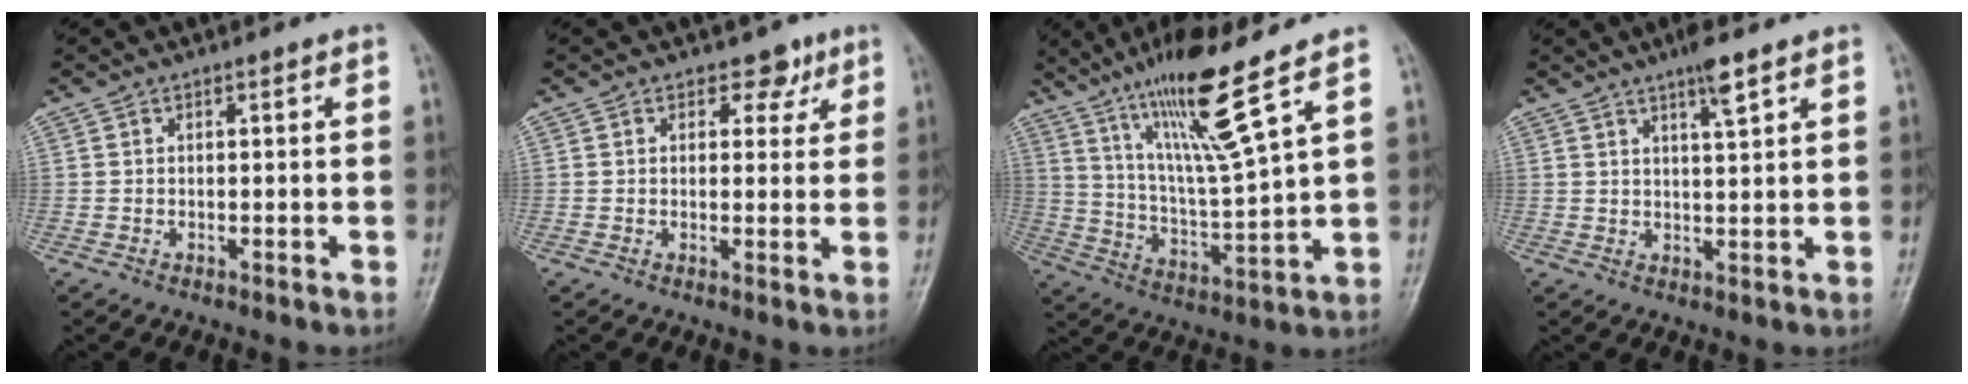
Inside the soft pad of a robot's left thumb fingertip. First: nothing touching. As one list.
[{"total": 3.7, "force": [2.2, 2.7, 1.3], "torque": [0.011, -0.008, 0.026]}, {"total": 15.3, "force": [9.8, 0.2, 11.7], "torque": [-0.208, -0.060, 0.184]}, {"total": 4.5, "force": [2.8, 0.5, 3.4], "torque": [-0.057, -0.012, 0.049]}]